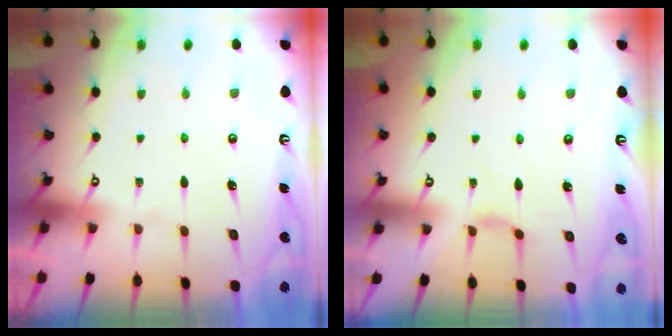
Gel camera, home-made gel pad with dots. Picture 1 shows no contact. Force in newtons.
{"total": 3.1, "press": 3.0, "slide": 0.5}